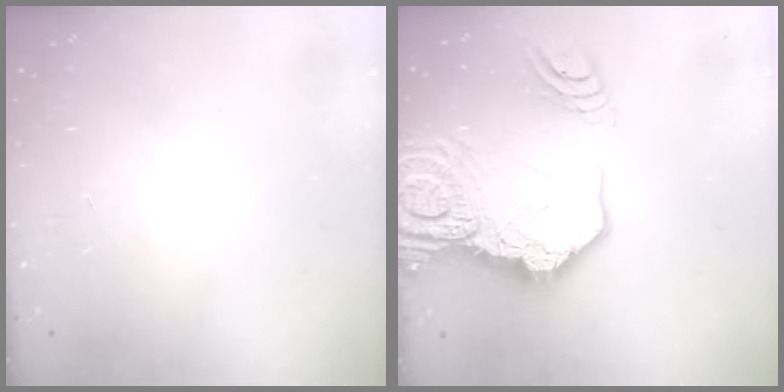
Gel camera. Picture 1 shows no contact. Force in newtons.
{"total": 25.6, "press": 25.4, "slide": 3.6}